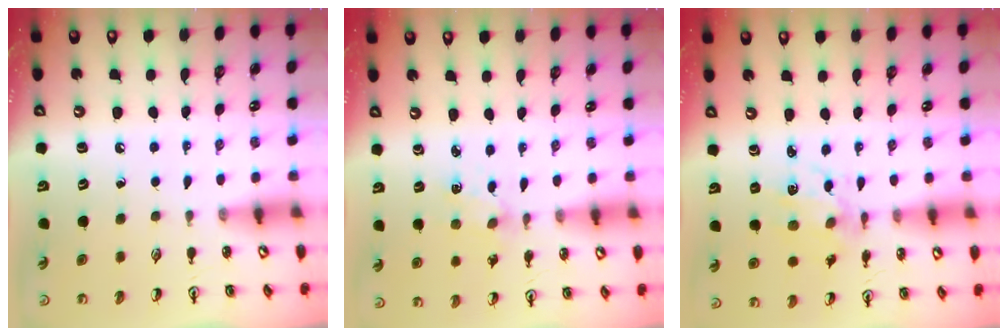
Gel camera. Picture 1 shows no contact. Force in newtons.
{"total": 2.0, "press": 2.0, "slide": 0.3}
{"total": 5.2, "press": 5.2, "slide": 0.2}